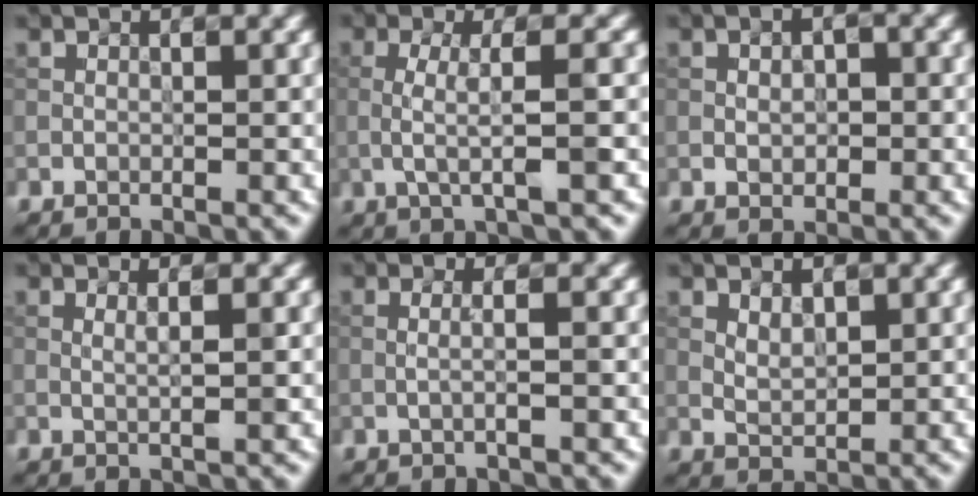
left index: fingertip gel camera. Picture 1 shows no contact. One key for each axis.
{"total": 3.2, "fx": -0.5, "fy": 0.5, "fz": 3.1, "tx": -0.061, "ty": 0.004, "tz": -0.005}
{"total": 1.6, "fx": -0.1, "fy": 1.0, "fz": 1.3, "tx": -0.024, "ty": 0.006, "tz": 0.004}
{"total": 1.5, "fx": 0.3, "fy": 0.3, "fz": 1.5, "tx": -0.027, "ty": 0.006, "tz": 0.006}
{"total": 1.5, "fx": 0.0, "fy": 0.3, "fz": 1.5, "tx": -0.024, "ty": -0.001, "tz": -0.002}
{"total": 1.2, "fx": 0.8, "fy": 0.6, "fz": 0.5, "tx": -0.021, "ty": 0.001, "tz": 0.026}